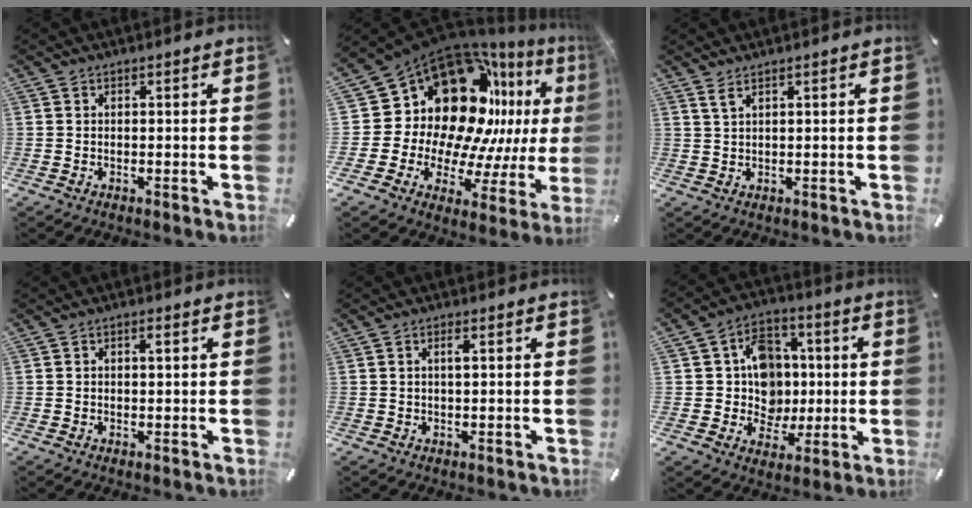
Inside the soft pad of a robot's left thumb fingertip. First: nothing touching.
{"total": 24.1, "force": [10.4, 16.6, 14.2], "torque": [-0.236, -0.114, 0.205]}
{"total": 2.0, "force": [1.2, 0.3, 1.6], "torque": [-0.033, 0.000, 0.021]}
{"total": 1.5, "force": [0.4, 1.0, 1.1], "torque": [-0.015, 0.004, 0.004]}
{"total": 1.8, "force": [0.5, 0.6, 1.6], "torque": [-0.033, 0.003, 0.007]}
{"total": 12.1, "force": [0.5, 11.4, 4.0], "torque": [-0.056, 0.004, 0.021]}